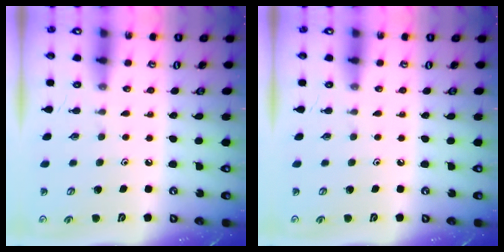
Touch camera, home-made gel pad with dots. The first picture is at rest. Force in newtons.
{"total": 0.0}